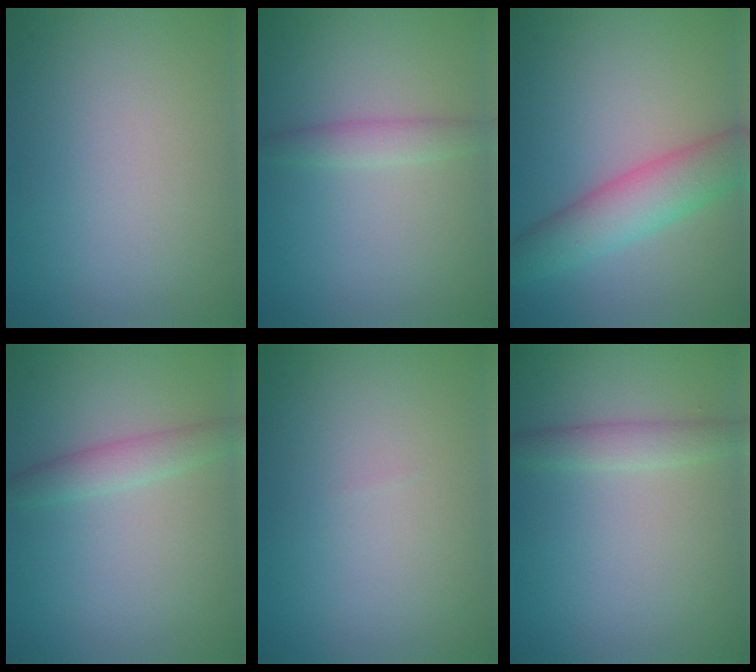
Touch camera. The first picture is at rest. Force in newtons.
{"total": 1.7, "press": 1.7, "slide": 0.1}
{"total": 5.1, "press": 5.1, "slide": 0.2}
{"total": 2.0, "press": 2.0, "slide": 0.0}
{"total": 0.0}
{"total": 1.9, "press": 1.8, "slide": 0.1}